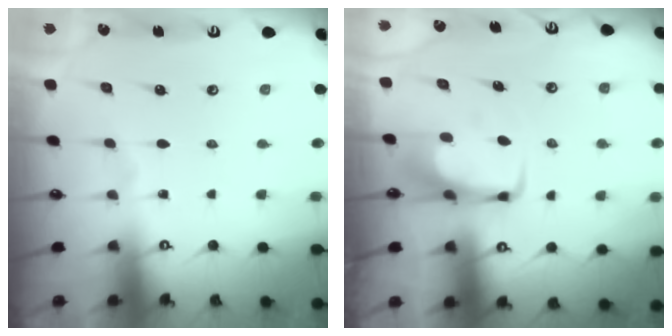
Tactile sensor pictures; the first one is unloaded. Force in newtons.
{"total": 7.2, "press": 7.2, "slide": 1.0}